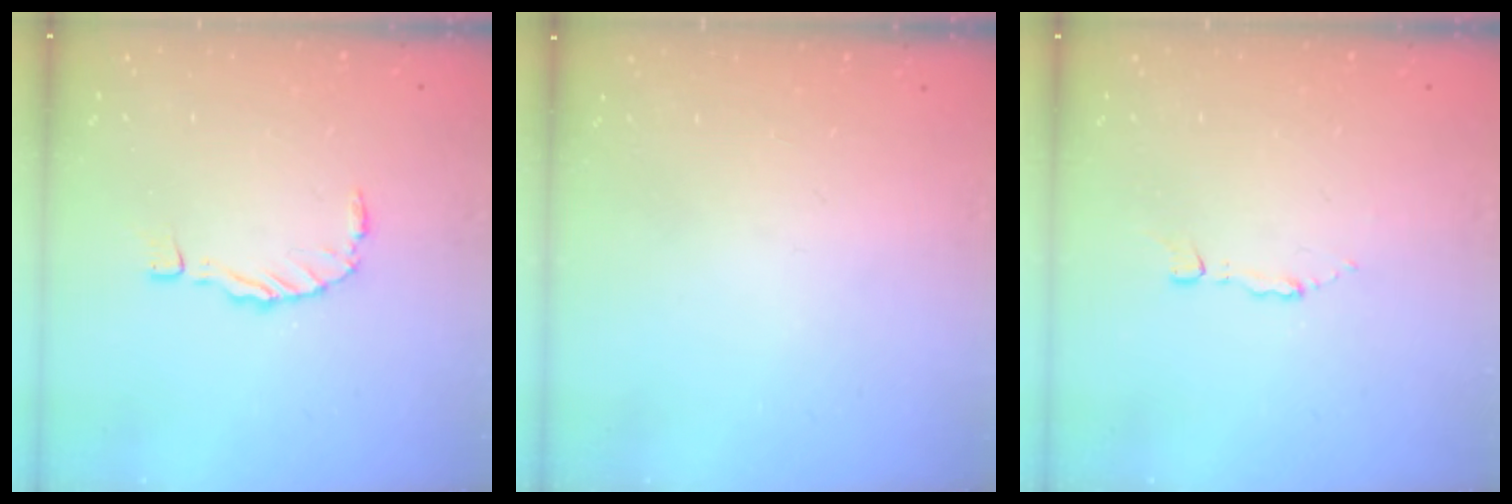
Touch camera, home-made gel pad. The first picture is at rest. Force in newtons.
{"total": 0.0}
{"total": 1.8, "press": 1.8, "slide": 0.2}